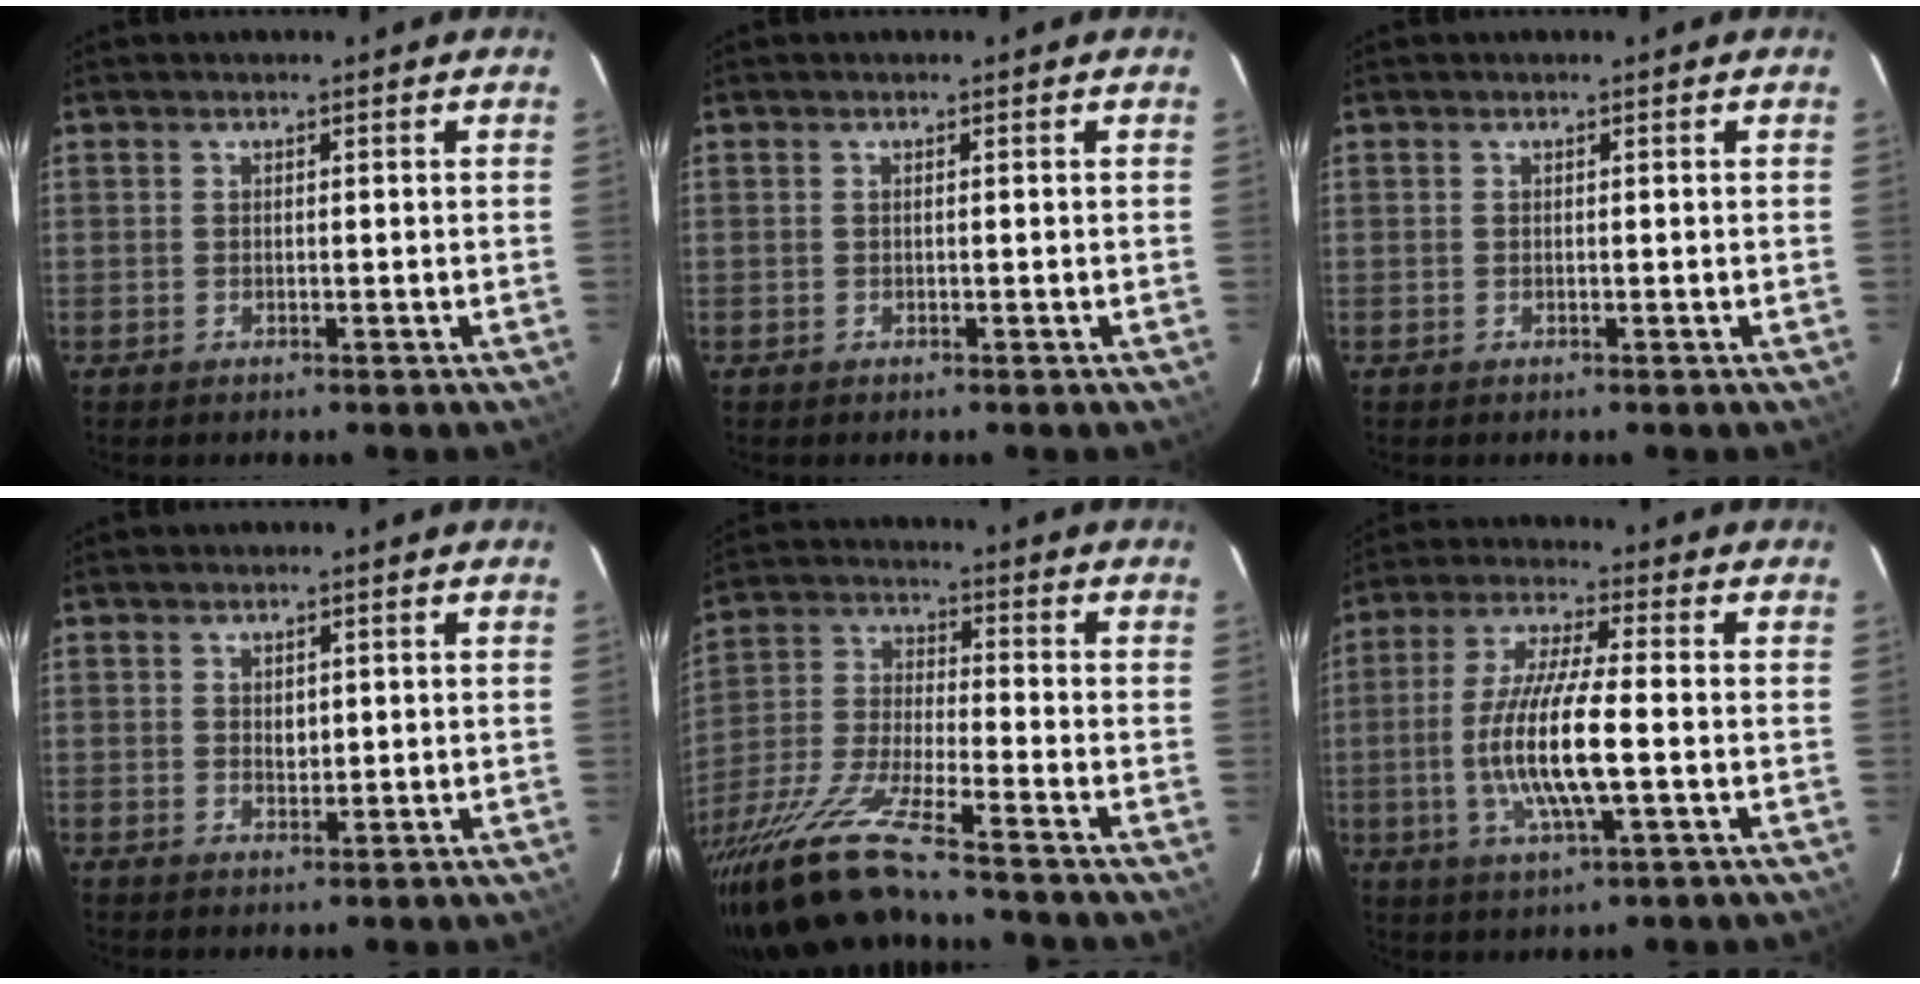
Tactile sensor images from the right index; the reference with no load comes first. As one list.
[{"total": 0.0}, {"total": 0.0}, {"total": 1.8, "force": [0.4, 1.3, 1.2], "torque": [-0.016, 0.002, 0.009]}, {"total": 16.0, "force": [-13.1, -0.1, 9.1], "torque": [-0.193, -0.037, -0.249]}, {"total": 12.9, "force": [-2.3, 2.1, 12.5], "torque": [-0.250, -0.007, -0.044]}]